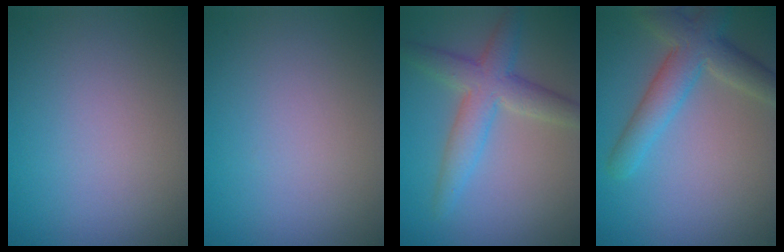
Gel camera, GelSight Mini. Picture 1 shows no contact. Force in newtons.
{"total": 0.0}
{"total": 4.7, "press": 4.7, "slide": 0.1}
{"total": 5.2, "press": 5.2, "slide": 0.3}